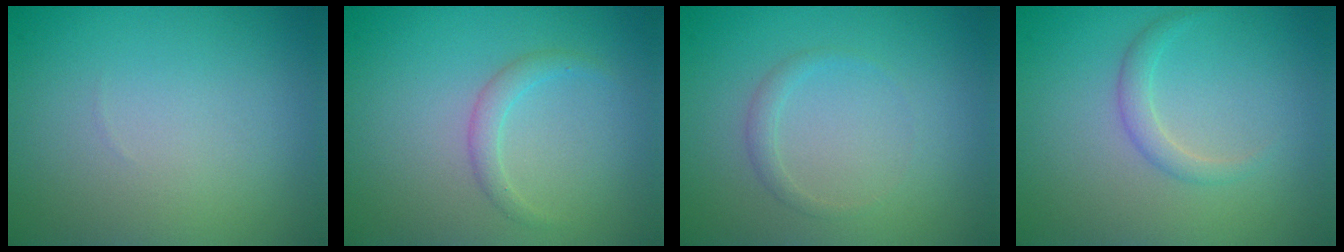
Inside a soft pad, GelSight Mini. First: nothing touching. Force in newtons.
{"total": 1.5, "press": 1.5, "slide": 0.1}
{"total": 1.0, "press": 1.0, "slide": 0.1}
{"total": 1.4, "press": 1.4, "slide": 0.1}